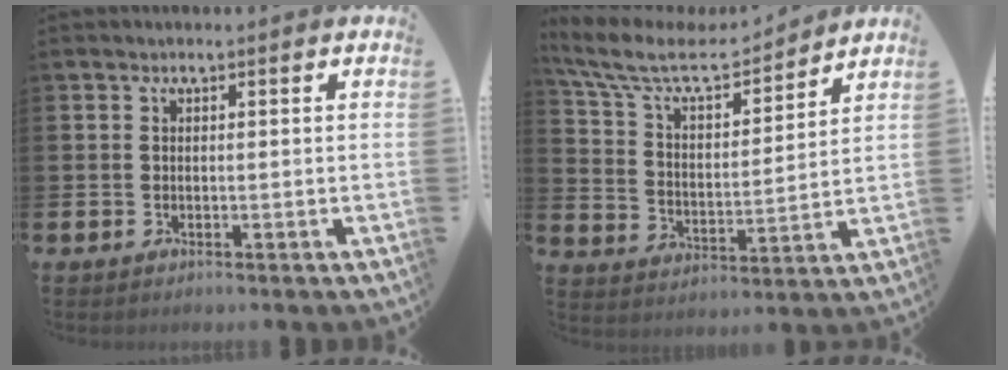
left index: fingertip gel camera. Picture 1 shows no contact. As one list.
[{"total": 9.1, "force": [7.9, 3.0, 3.6], "torque": [-0.111, -0.046, 0.137]}]